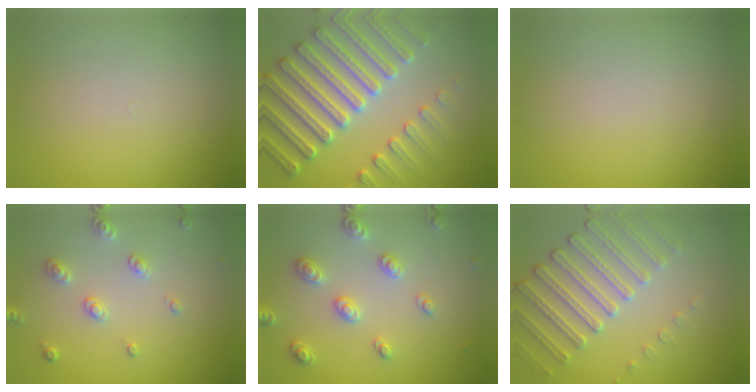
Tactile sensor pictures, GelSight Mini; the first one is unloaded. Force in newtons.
{"total": 7.6, "press": 7.4, "slide": 2.0}
{"total": 0.0}
{"total": 2.5, "press": 2.4, "slide": 0.7}
{"total": 2.7, "press": 2.7, "slide": 0.4}
{"total": 4.0, "press": 3.7, "slide": 1.4}